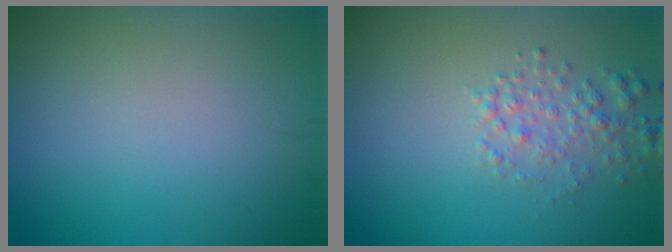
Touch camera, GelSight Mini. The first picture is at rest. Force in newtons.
{"total": 2.3, "press": 2.3, "slide": 0.1}